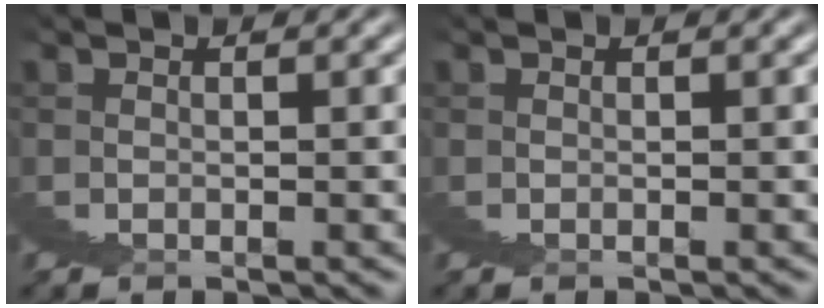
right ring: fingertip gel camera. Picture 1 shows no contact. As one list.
[{"total": 0.0}]